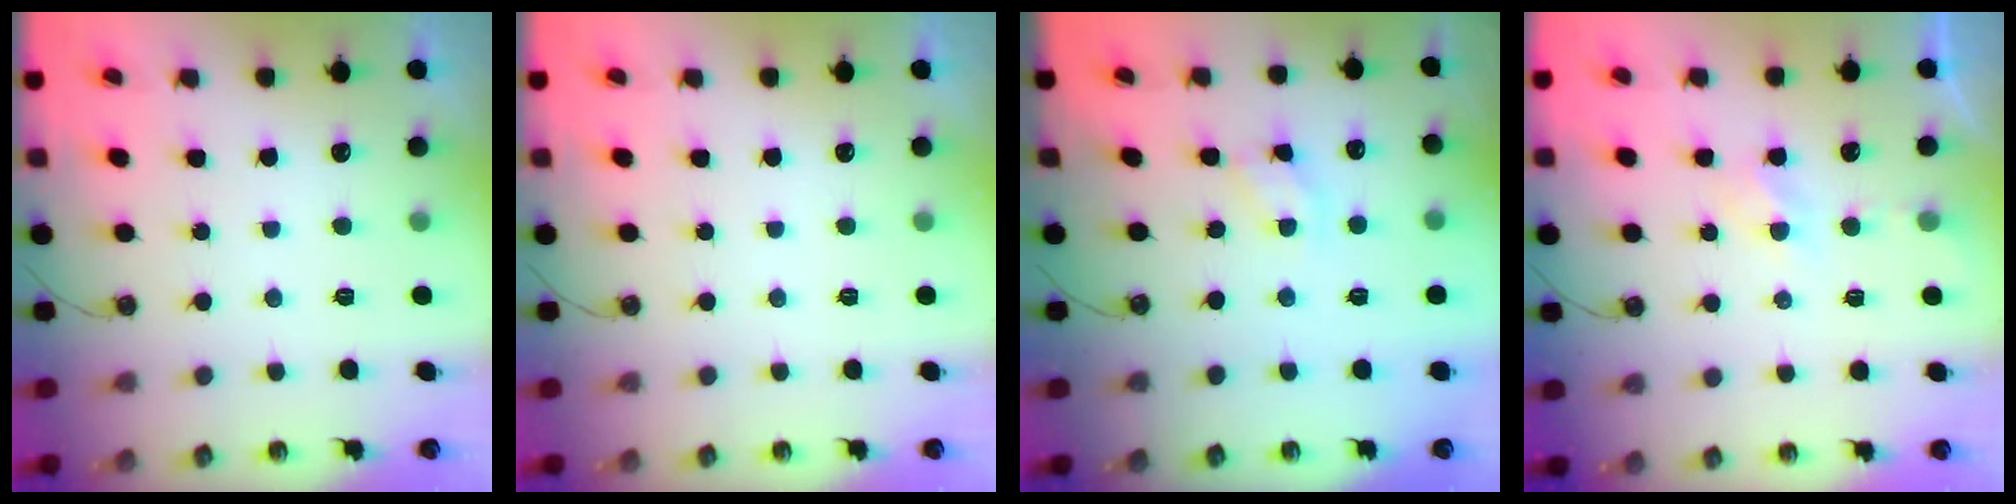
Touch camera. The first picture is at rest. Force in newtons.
{"total": 0.0}
{"total": 4.2, "press": 4.2, "slide": 0.1}
{"total": 3.3, "press": 3.3, "slide": 0.5}